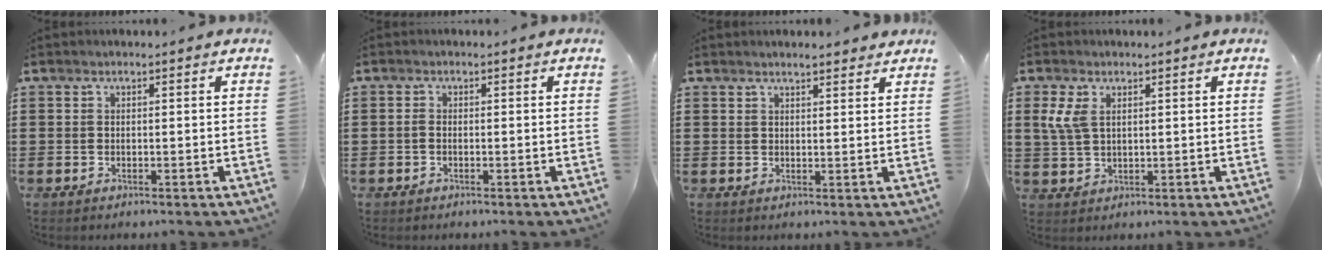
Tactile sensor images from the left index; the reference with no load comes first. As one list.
[{"total": 0.6, "force": [-0.4, 0.2, 0.4], "torque": [-0.009, -0.003, -0.007]}, {"total": 2.1, "force": [2.0, 0.1, 0.6], "torque": [-0.015, 0.002, 0.038]}, {"total": 4.3, "force": [1.6, 2.4, 3.2], "torque": [-0.091, -0.002, 0.021]}]